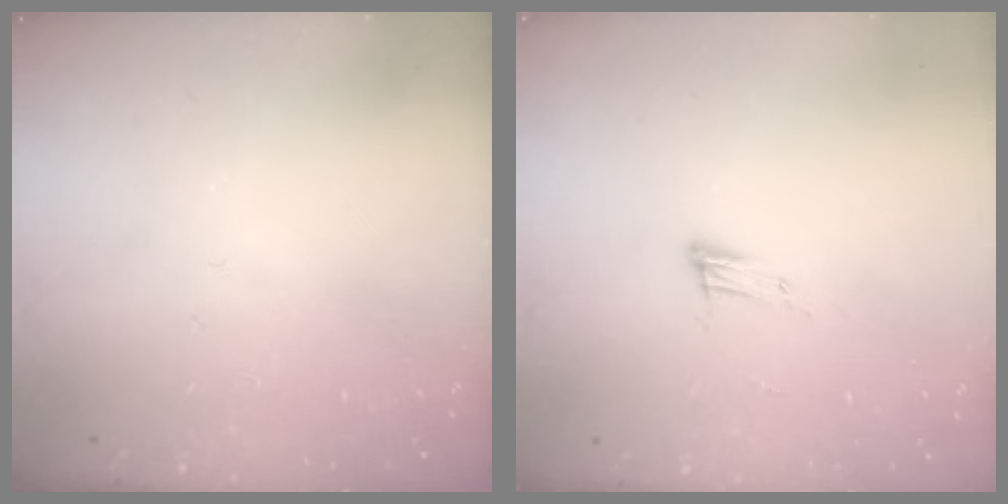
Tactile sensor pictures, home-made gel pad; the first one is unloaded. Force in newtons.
{"total": 7.7, "press": 7.6, "slide": 1.2}